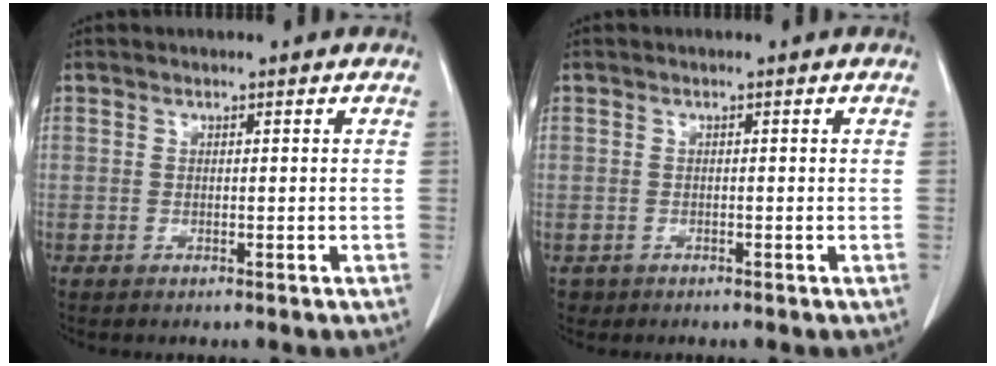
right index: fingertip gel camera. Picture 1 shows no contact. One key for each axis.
{"total": 1.3, "fx": -0.6, "fy": 1.1, "fz": -0.1, "tx": -0.005, "ty": 0.003, "tz": -0.011}